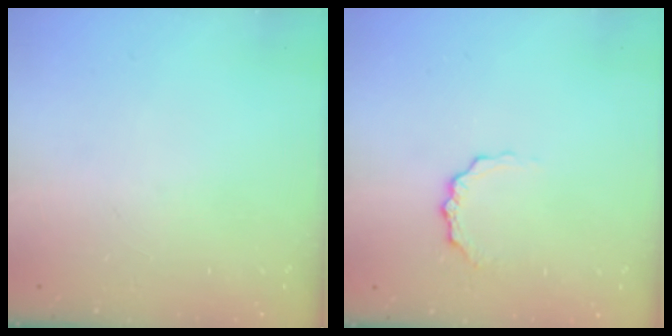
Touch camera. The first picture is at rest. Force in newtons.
{"total": 4.7, "press": 4.7, "slide": 0.5}